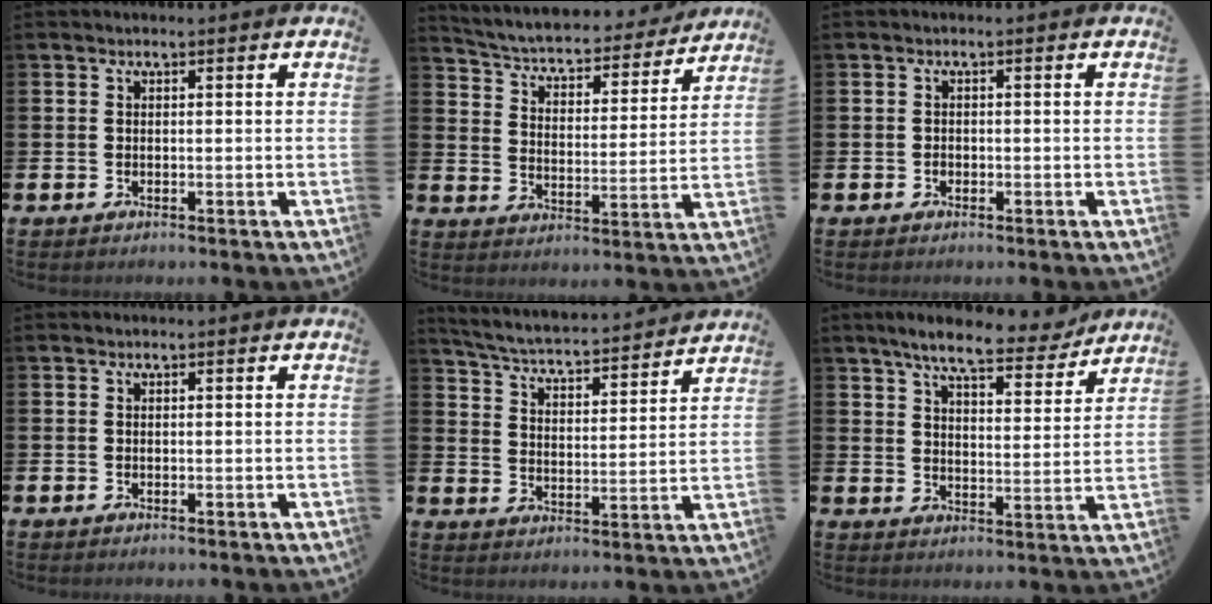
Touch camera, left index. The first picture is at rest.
{"total": 5.1, "force": [4.8, 1.2, 1.5], "torque": [-0.055, -0.041, 0.074]}
{"total": 0.7, "force": [-0.3, 0.6, 0.2], "torque": [-0.005, 0.003, -0.007]}
{"total": 0.0}
{"total": 4.5, "force": [4.4, 0.2, 1.1], "torque": [-0.047, -0.044, 0.069]}
{"total": 8.0, "force": [7.1, 1.6, 3.5], "torque": [-0.068, -0.033, 0.120]}